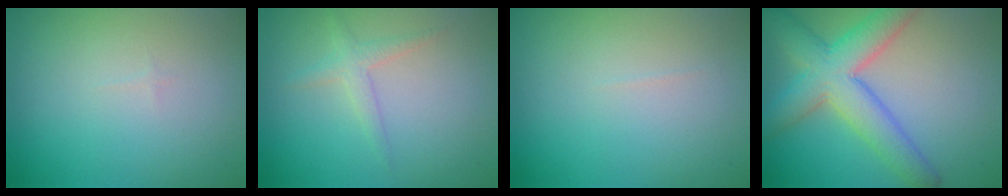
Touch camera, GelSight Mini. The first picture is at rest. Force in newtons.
{"total": 1.6, "press": 1.6, "slide": 0.0}
{"total": 0.0}
{"total": 6.8, "press": 6.8, "slide": 0.2}